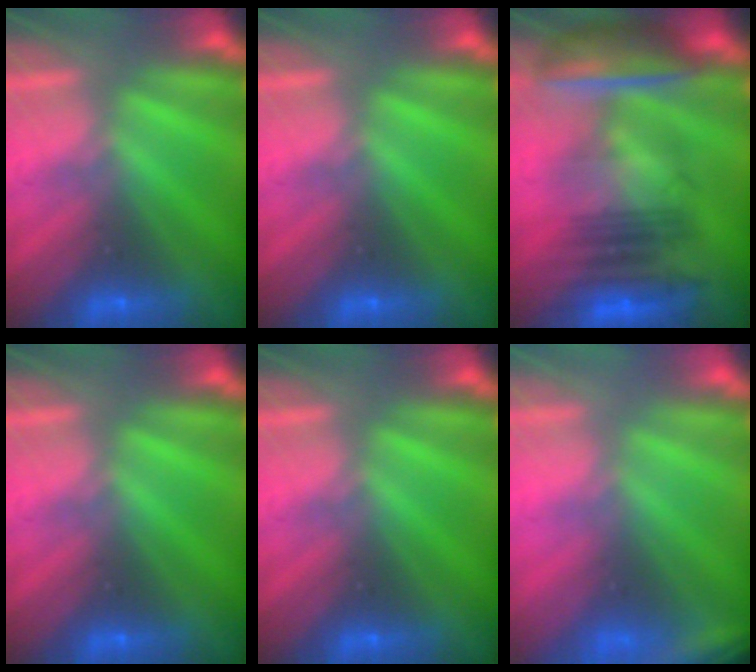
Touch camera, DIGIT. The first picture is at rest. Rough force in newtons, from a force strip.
{"total": 0.0}
{"total": 7.3}
{"total": 0.0}
{"total": 0.0}
{"total": 2.4}